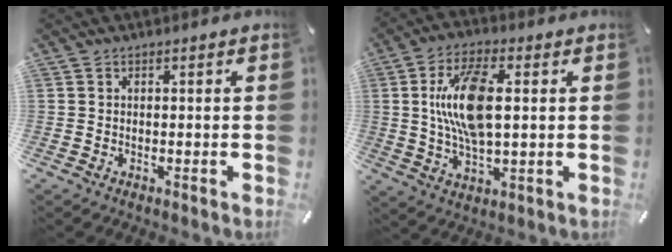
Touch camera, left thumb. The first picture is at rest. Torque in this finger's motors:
{"motor_torque": [2.01, 2.01, 1.28, -0.67, 0.41]}